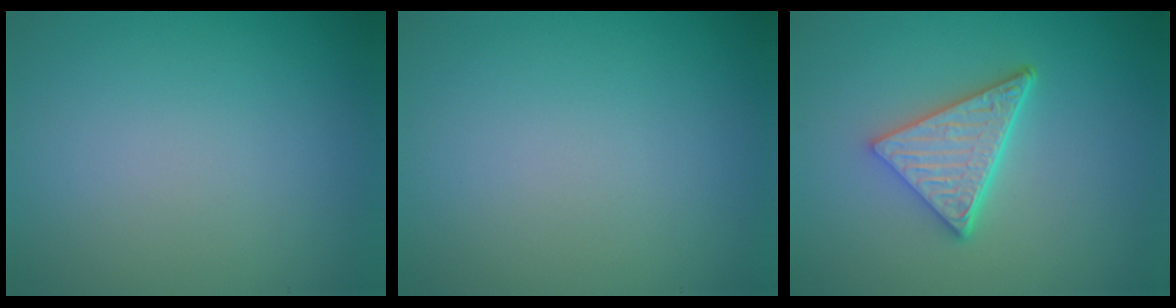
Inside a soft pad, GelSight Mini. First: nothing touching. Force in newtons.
{"total": 0.0}
{"total": 4.9, "press": 3.7, "slide": 3.2}